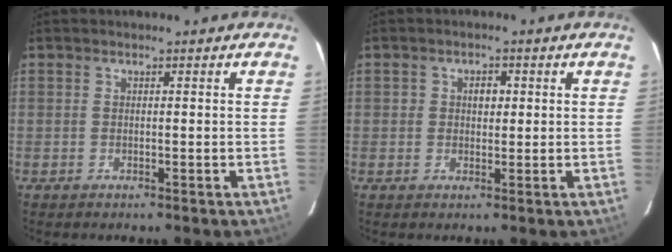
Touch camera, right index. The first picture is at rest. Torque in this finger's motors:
{"motor_torque": [0.02, 0.04, 0.02, 0.02]}